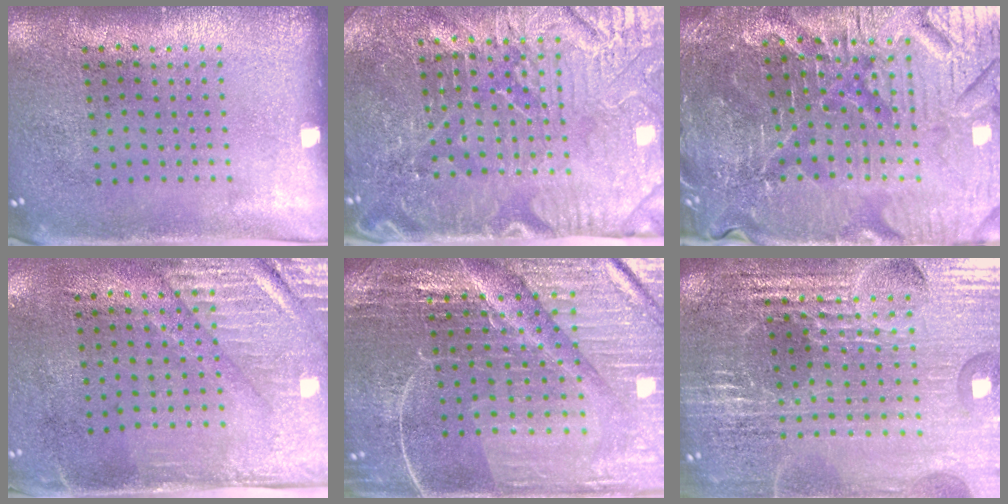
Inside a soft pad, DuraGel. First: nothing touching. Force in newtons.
{"total": 5.0, "press": 4.6, "slide": 1.9}
{"total": 5.6, "press": 5.3, "slide": 1.7}
{"total": 2.9, "press": 2.5, "slide": 1.5}
{"total": 5.2, "press": 4.9, "slide": 1.8}
{"total": 5.6, "press": 5.0, "slide": 2.4}